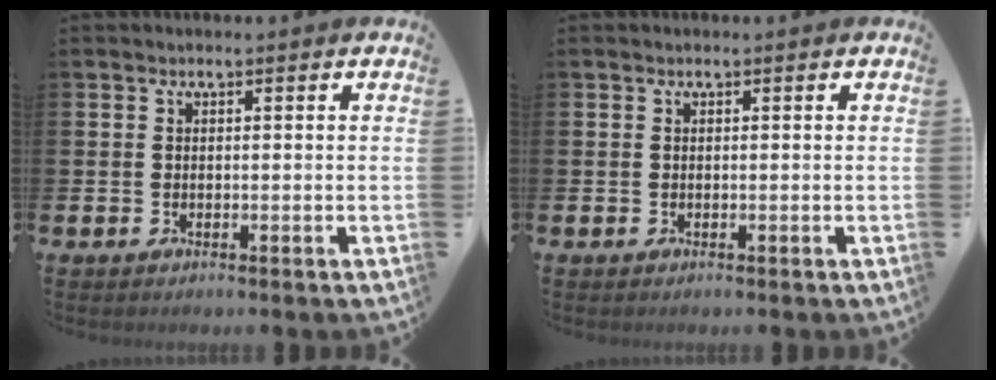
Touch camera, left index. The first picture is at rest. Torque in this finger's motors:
{"motor_torque": [-0.03, 0.03, 0.00, 0.00]}